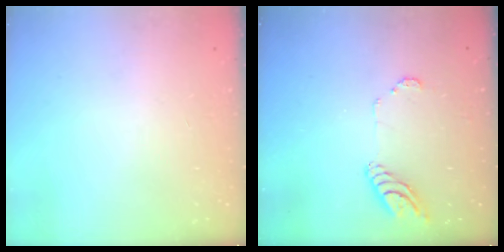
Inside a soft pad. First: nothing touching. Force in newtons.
{"total": 9.8, "press": 9.7, "slide": 0.9}